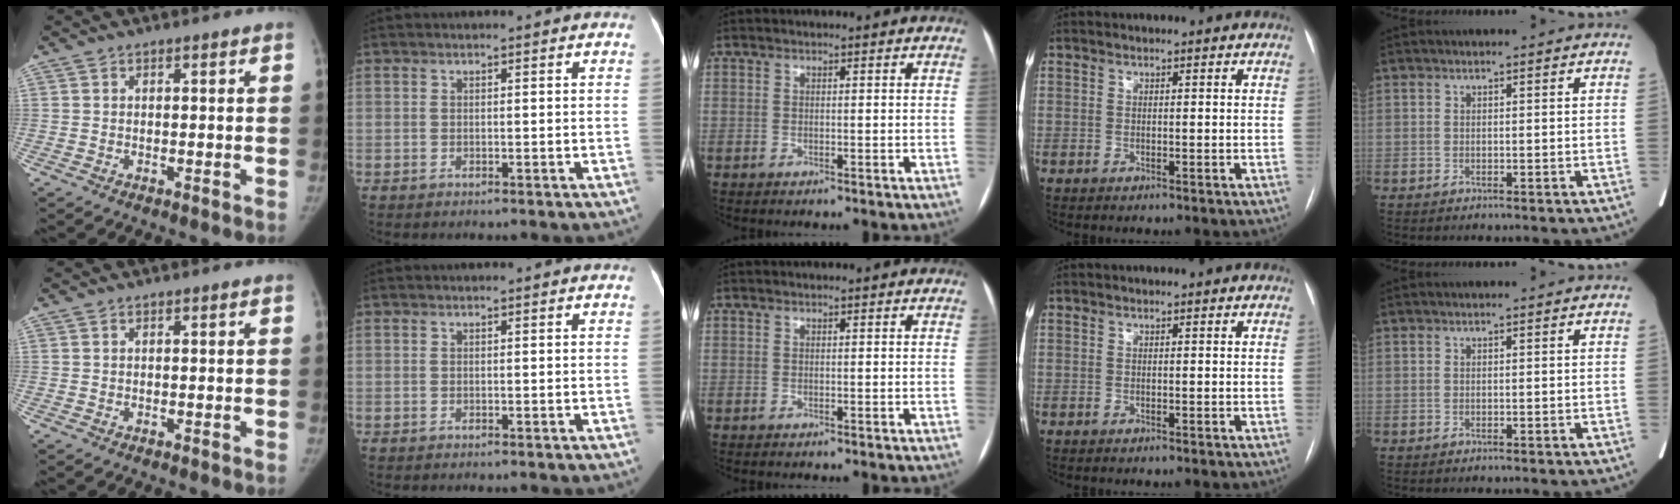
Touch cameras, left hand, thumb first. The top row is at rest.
{}